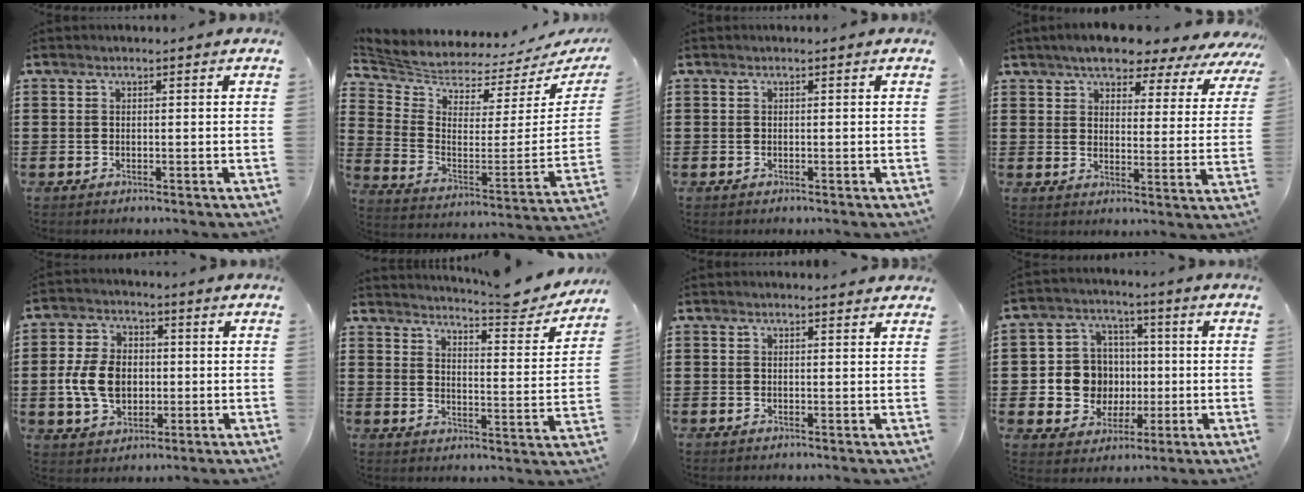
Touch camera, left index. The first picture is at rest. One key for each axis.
{"total": 3.6, "fx": 3.6, "fy": 0.5, "fz": 0.3, "tx": -0.035, "ty": -0.055, "tz": 0.057}
{"total": 0.0}
{"total": 5.9, "fx": 5.6, "fy": 1.2, "fz": 1.7, "tx": -0.055, "ty": -0.028, "tz": 0.095}
{"total": 8.1, "fx": -0.6, "fy": 5.9, "fz": 5.5, "tx": -0.127, "ty": 0.006, "tz": -0.016}
{"total": 6.3, "fx": 5.9, "fy": 0.2, "fz": 2.0, "tx": -0.036, "ty": -0.044, "tz": 0.094}
{"total": 1.0, "fx": 1.0, "fy": 0.0, "fz": 0.2, "tx": -0.006, "ty": 0.000, "tz": 0.020}
{"total": 8.8, "fx": 0.2, "fy": 8.4, "fz": 2.4, "tx": -0.077, "ty": 0.016, "tz": 0.014}